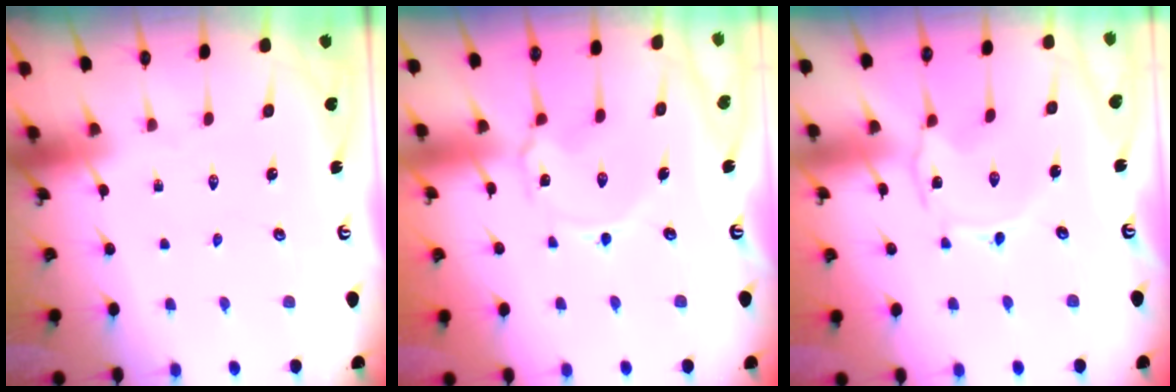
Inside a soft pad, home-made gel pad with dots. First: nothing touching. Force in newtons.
{"total": 3.2, "press": 3.1, "slide": 0.5}
{"total": 1.0, "press": 1.0, "slide": 0.2}